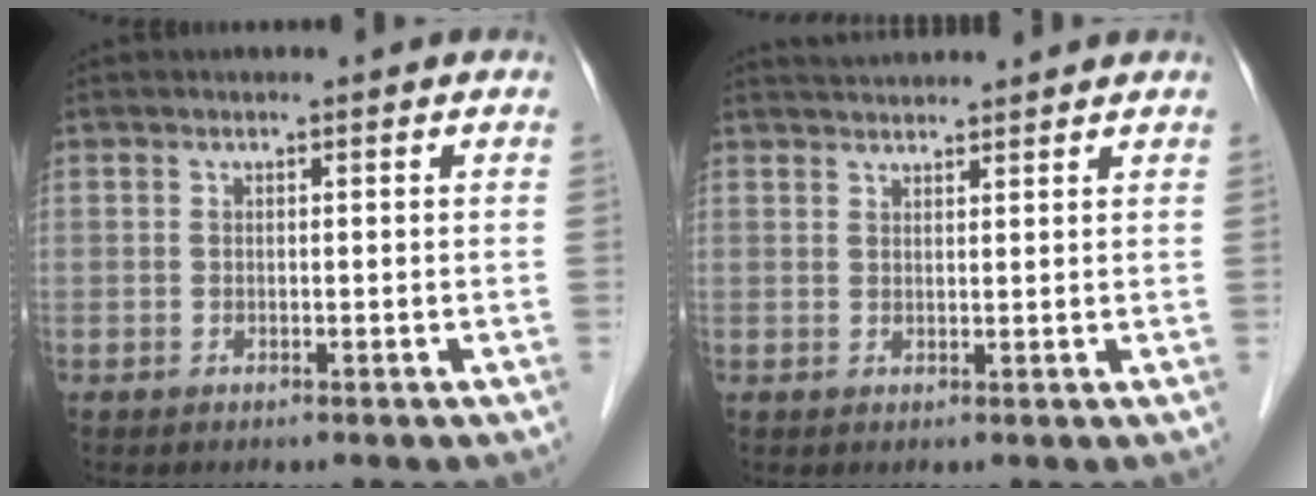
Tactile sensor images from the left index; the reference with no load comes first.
{"total": 5.3, "force": [5.2, -0.1, 1.3], "torque": [-0.023, 0.035, 0.076]}